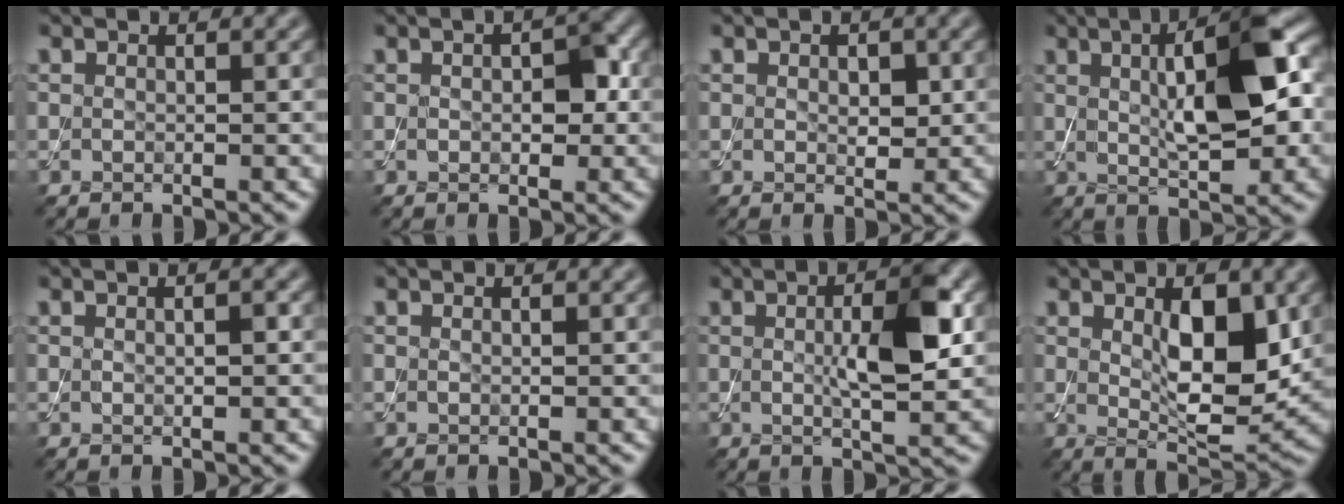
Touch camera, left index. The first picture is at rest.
{"total": 3.2, "force": [0.1, 1.8, 2.6], "torque": [-0.041, 0.003, 0.001]}
{"total": 1.8, "force": [0.2, 1.1, 1.4], "torque": [-0.023, -0.003, 0.006]}
{"total": 9.3, "force": [1.7, 2.8, 8.6], "torque": [-0.135, 0.004, 0.029]}
{"total": 0.9, "force": [0.1, 0.2, 0.9], "torque": [-0.018, 0.000, 0.000]}
{"total": 0.0}
{"total": 5.6, "force": [0.5, 1.3, 5.5], "torque": [-0.095, 0.003, 0.009]}
{"total": 7.1, "force": [1.2, 3.0, 6.3], "torque": [-0.100, -0.010, 0.025]}